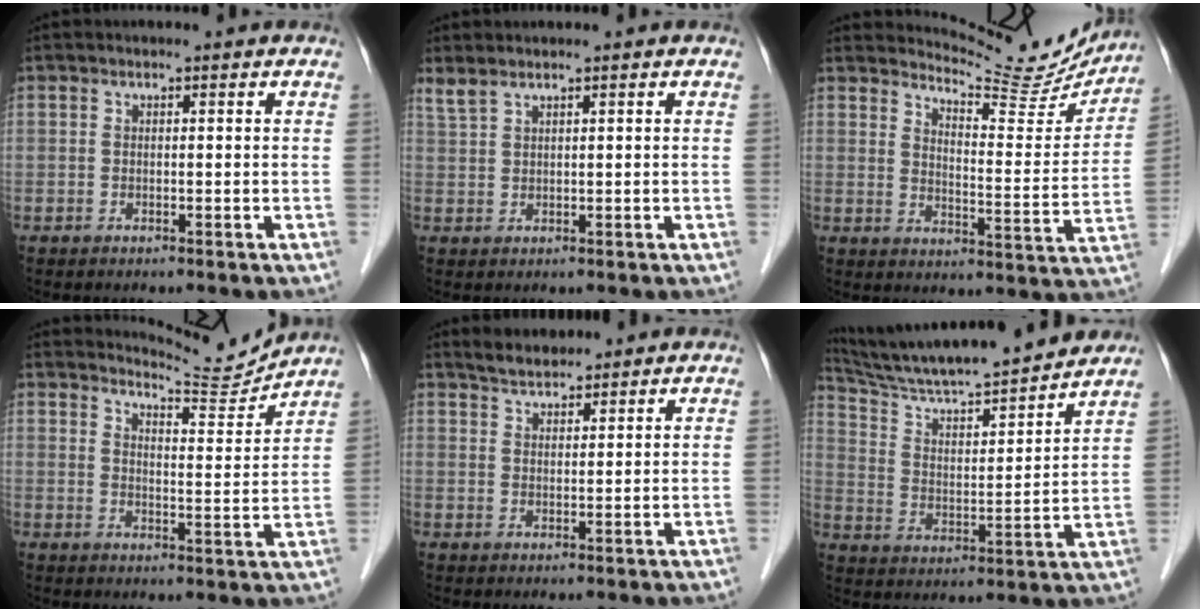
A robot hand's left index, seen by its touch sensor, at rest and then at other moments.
{"total": 1.9, "force": [1.7, 0.2, 0.7], "torque": [-0.020, 0.008, 0.042]}
{"total": 13.5, "force": [13.2, 1.9, 2.1], "torque": [-0.029, -0.049, 0.164]}
{"total": 6.8, "force": [6.7, -0.8, -0.9], "torque": [-0.005, -0.025, 0.099]}
{"total": 3.5, "force": [3.3, 1.0, 0.7], "torque": [-0.017, 0.015, 0.059]}
{"total": 20.2, "force": [18.3, 1.0, 8.6], "torque": [-0.150, 0.005, 0.290]}